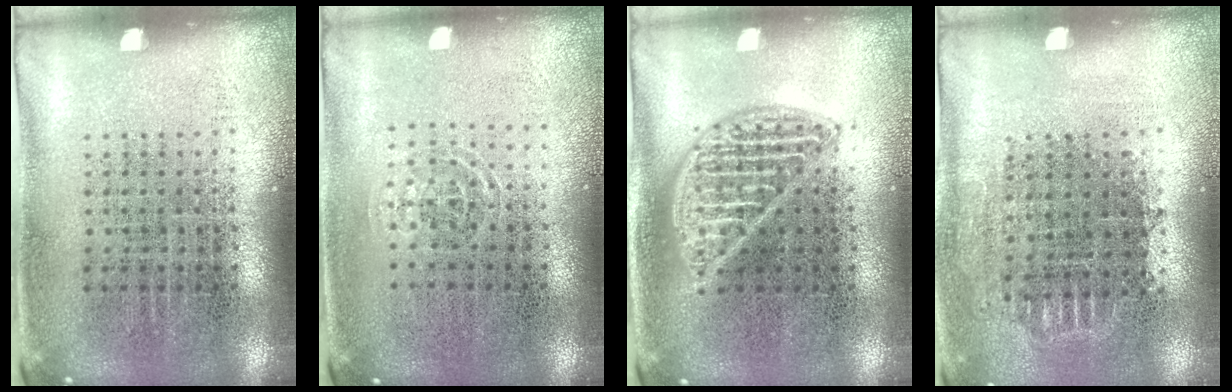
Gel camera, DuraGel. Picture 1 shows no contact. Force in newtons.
{"total": 0.8, "press": 0.5, "slide": 0.6}
{"total": 1.5, "press": 1.5, "slide": 0.2}
{"total": 0.7, "press": 0.7, "slide": 0.2}